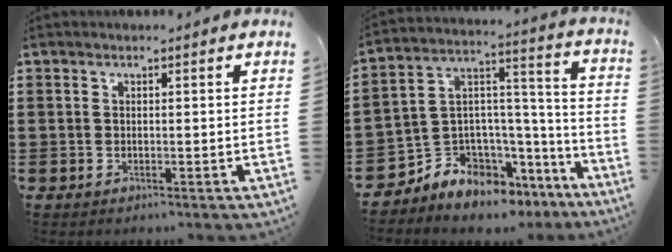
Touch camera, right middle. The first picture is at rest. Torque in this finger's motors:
{"motor_torque": [1.88, -0.26, 0.24, 0.06]}